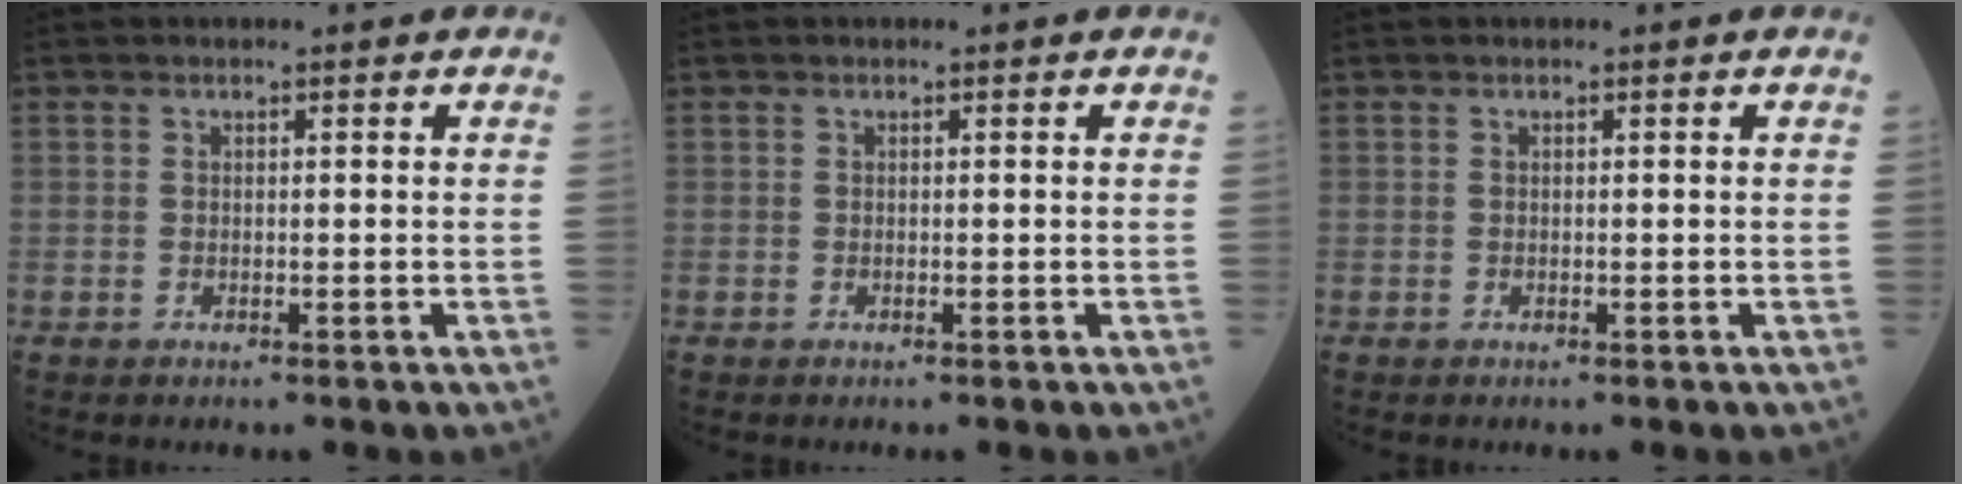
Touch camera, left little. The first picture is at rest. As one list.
[{"total": 0.0}, {"total": 0.0}]